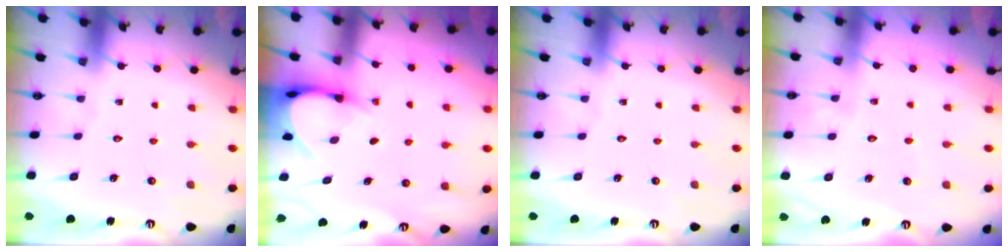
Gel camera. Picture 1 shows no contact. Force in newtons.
{"total": 4.8, "press": 4.8, "slide": 0.6}
{"total": 0.0}
{"total": 4.0, "press": 4.0, "slide": 0.3}